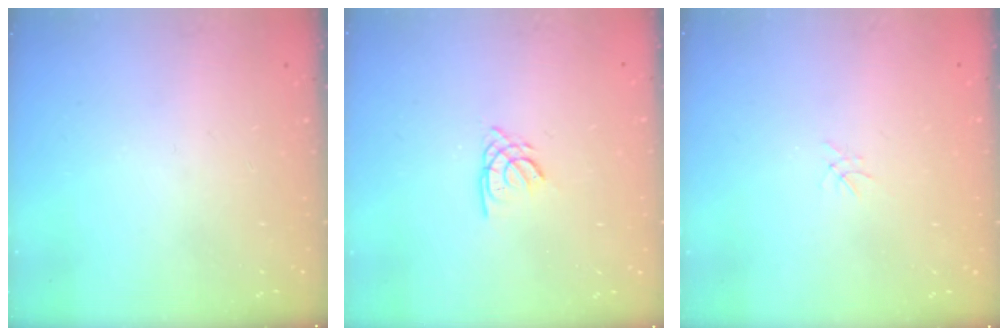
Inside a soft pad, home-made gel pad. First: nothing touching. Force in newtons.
{"total": 2.2, "press": 2.2, "slide": 0.0}
{"total": 0.0}